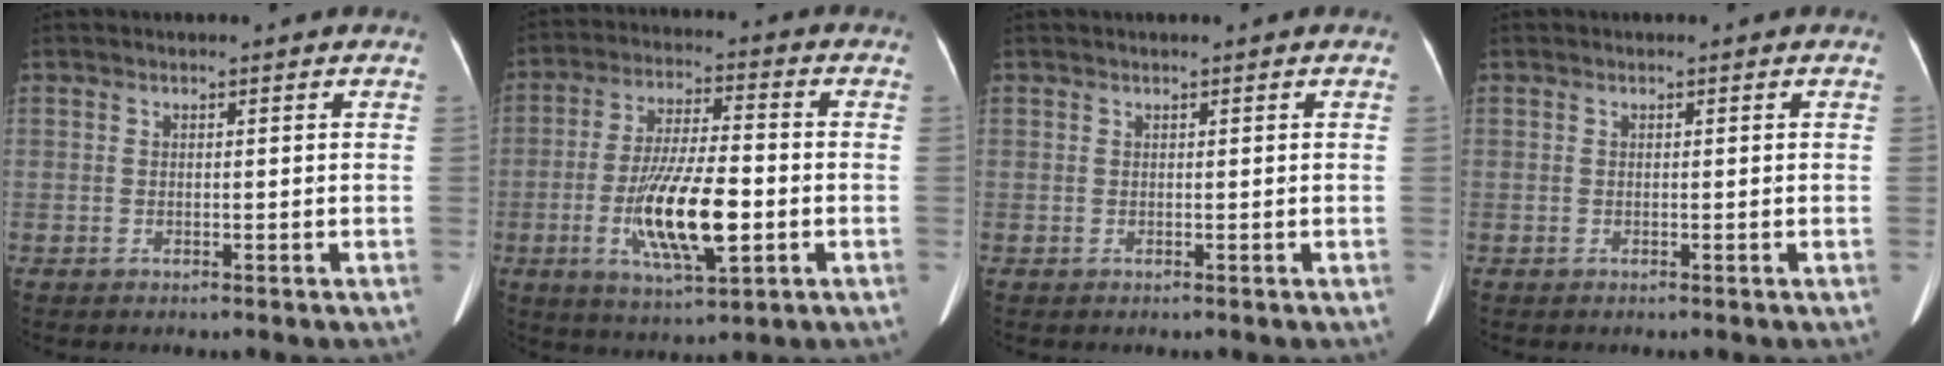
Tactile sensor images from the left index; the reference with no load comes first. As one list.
[{"total": 13.3, "force": [-3.3, 3.0, 12.5], "torque": [-0.240, -0.012, -0.054]}, {"total": 0.0}, {"total": 0.0}]